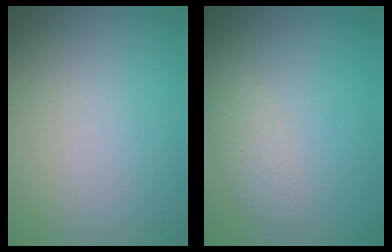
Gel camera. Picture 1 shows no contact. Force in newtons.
{"total": 1.6, "press": 1.6, "slide": 0.1}